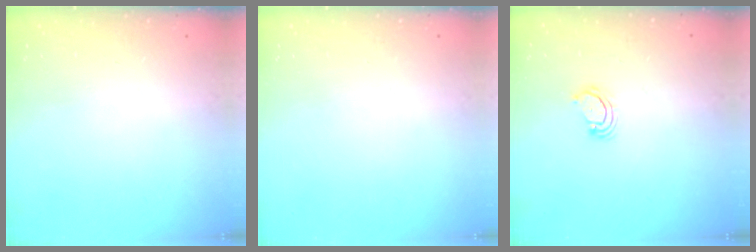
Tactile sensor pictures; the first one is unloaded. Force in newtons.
{"total": 0.0}
{"total": 3.6, "press": 3.6, "slide": 0.4}